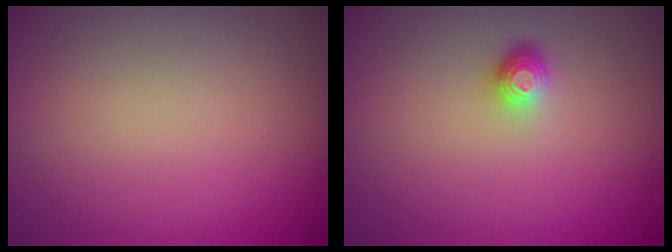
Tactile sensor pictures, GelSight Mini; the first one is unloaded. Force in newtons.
{"total": 1.2, "press": 1.0, "slide": 0.7}